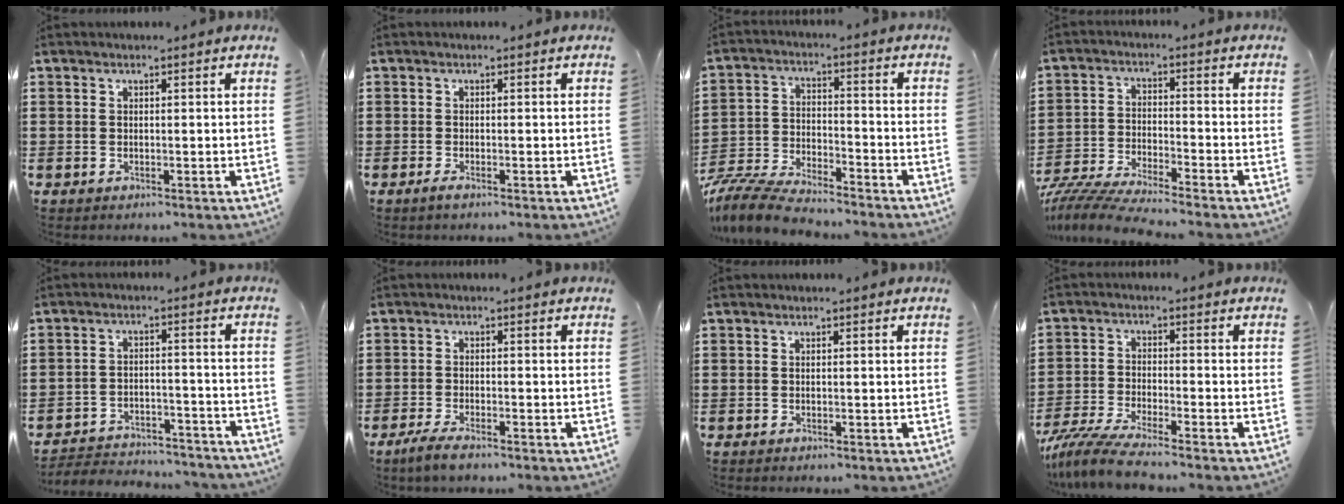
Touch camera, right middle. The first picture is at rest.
{"total": 0.8, "force": [-0.5, 0.1, 0.6], "torque": [-0.014, -0.004, -0.008]}
{"total": 7.8, "force": [-7.5, 0.9, 2.0], "torque": [-0.049, 0.007, -0.148]}
{"total": 6.1, "force": [-6.0, -0.2, 1.4], "torque": [-0.042, -0.012, -0.121]}
{"total": 4.3, "force": [-4.2, 0.7, 0.5], "torque": [-0.019, 0.004, -0.089]}
{"total": 2.9, "force": [-2.3, 0.4, 1.7], "torque": [-0.044, -0.003, -0.047]}
{"total": 0.0}
{"total": 6.4, "force": [-5.8, 0.0, 2.7], "torque": [-0.075, -0.018, -0.117]}